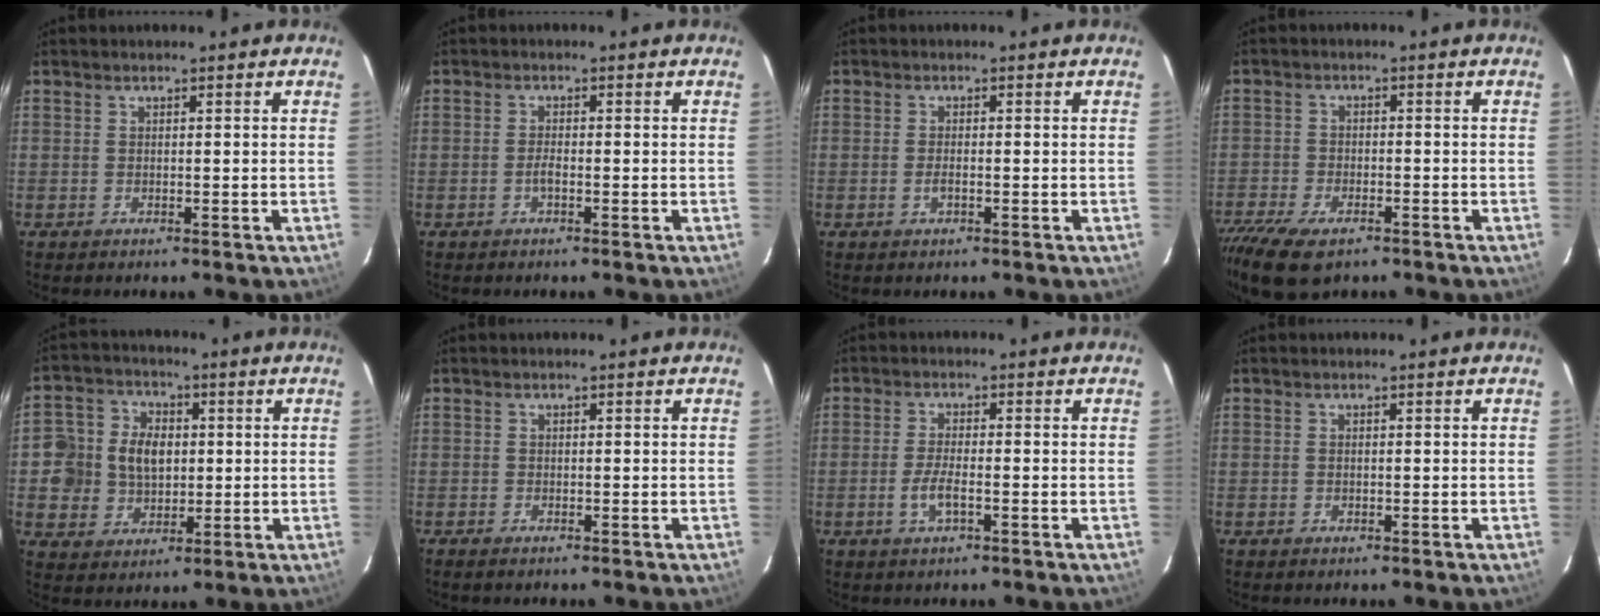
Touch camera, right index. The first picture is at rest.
{"total": 1.6, "force": [-0.6, 0.5, 1.4], "torque": [-0.029, 0.002, -0.013]}
{"total": 1.8, "force": [-0.6, 0.7, 1.5], "torque": [-0.032, -0.001, -0.011]}
{"total": 12.2, "force": [-8.6, 5.4, 6.8], "torque": [-0.169, -0.037, -0.153]}
{"total": 10.8, "force": [0.6, 9.7, 4.8], "torque": [-0.118, 0.023, 0.014]}
{"total": 1.1, "force": [-0.9, 0.4, 0.4], "torque": [-0.010, -0.004, -0.019]}
{"total": 4.3, "force": [-1.6, 1.2, 3.8], "torque": [-0.081, -0.003, -0.031]}
{"total": 0.7, "force": [-0.1, 0.5, 0.5], "torque": [-0.008, 0.001, -0.001]}